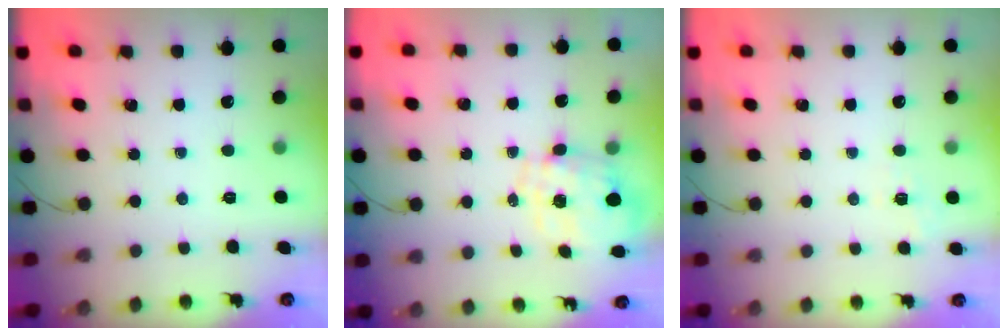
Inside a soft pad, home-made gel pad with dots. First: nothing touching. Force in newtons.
{"total": 2.1, "press": 1.7, "slide": 1.1}
{"total": 1.4, "press": 0.2, "slide": 1.4}